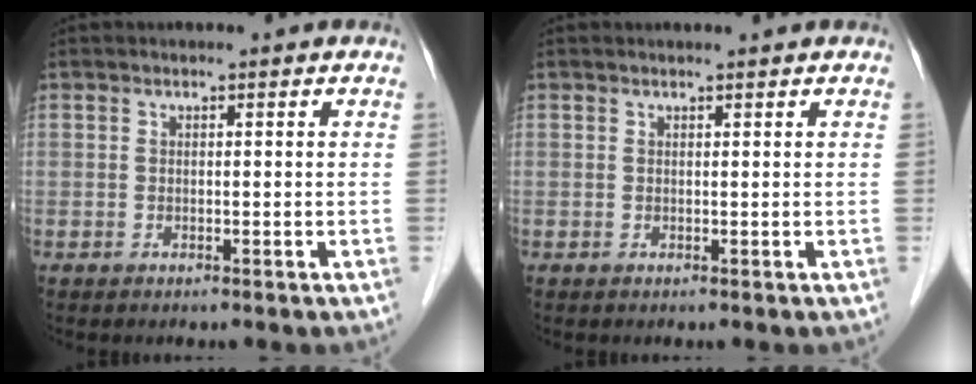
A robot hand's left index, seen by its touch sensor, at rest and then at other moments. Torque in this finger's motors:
{"motor_torque": [0.29, -0.12, -0.01, 0.01]}